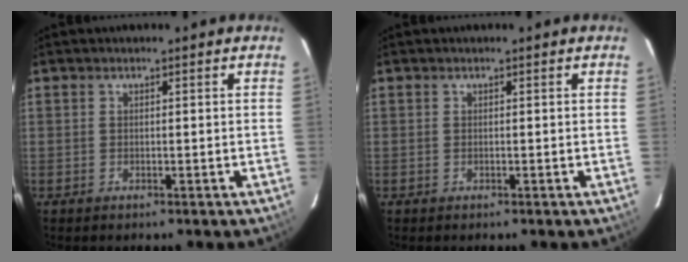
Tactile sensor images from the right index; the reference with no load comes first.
{"total": 0.0}